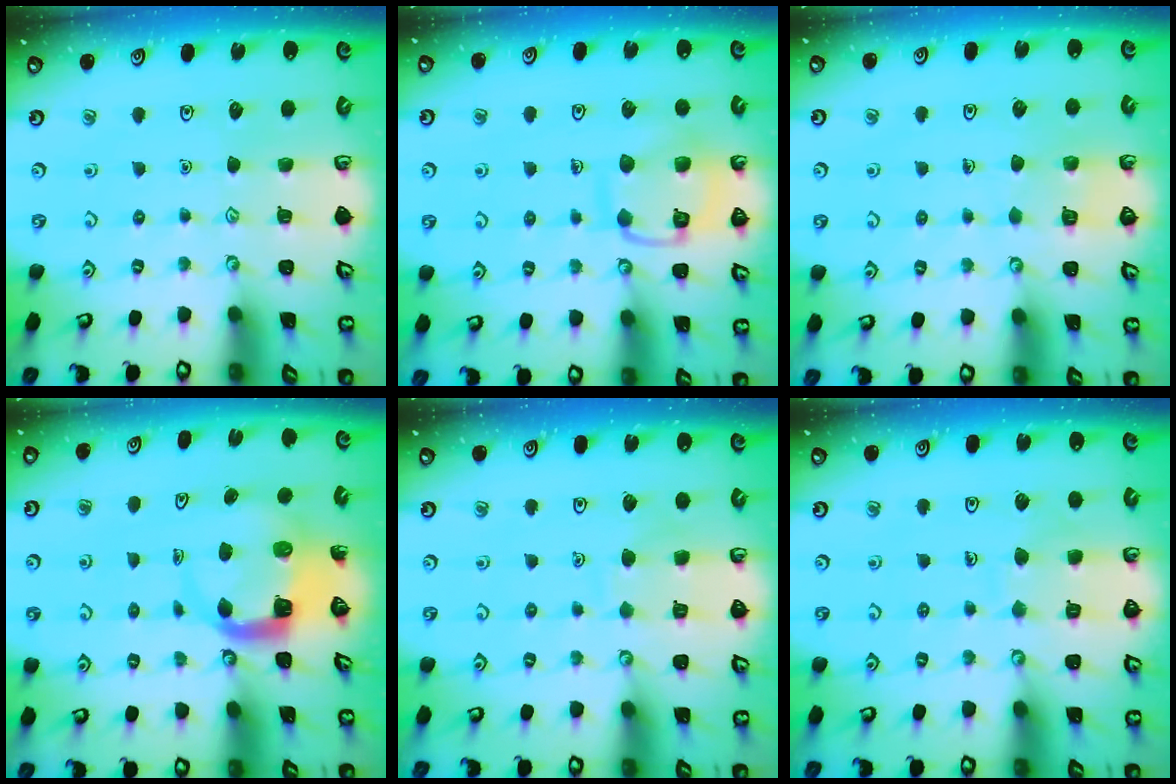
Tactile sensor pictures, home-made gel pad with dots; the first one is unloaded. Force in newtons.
{"total": 12.8, "press": 12.8, "slide": 1.1}
{"total": 2.9, "press": 2.9, "slide": 0.2}
{"total": 5.8, "press": 5.8, "slide": 0.9}
{"total": 5.2, "press": 5.1, "slide": 0.6}
{"total": 6.2, "press": 6.1, "slide": 0.6}